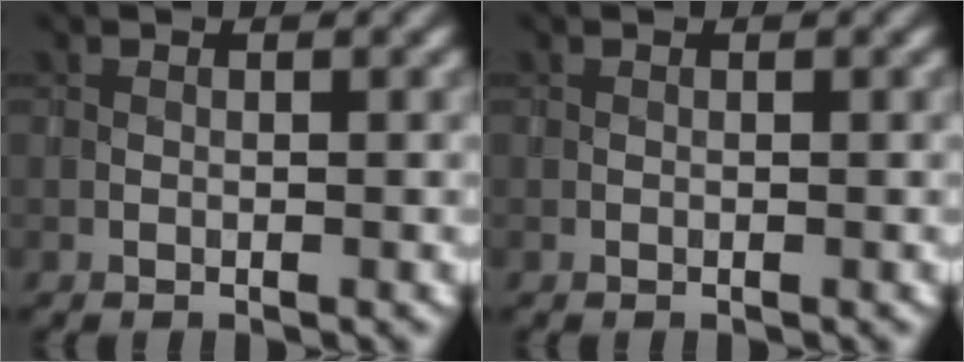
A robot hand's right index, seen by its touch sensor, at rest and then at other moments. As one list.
[{"total": 0.0}]